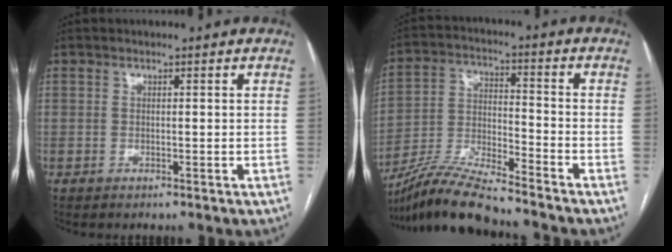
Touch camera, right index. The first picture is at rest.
{"total": 11.9, "force": [-10.8, -0.1, 4.9], "torque": [-0.098, -0.008, -0.201]}